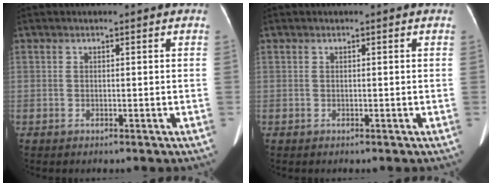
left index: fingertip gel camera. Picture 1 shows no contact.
{"total": 0.0}